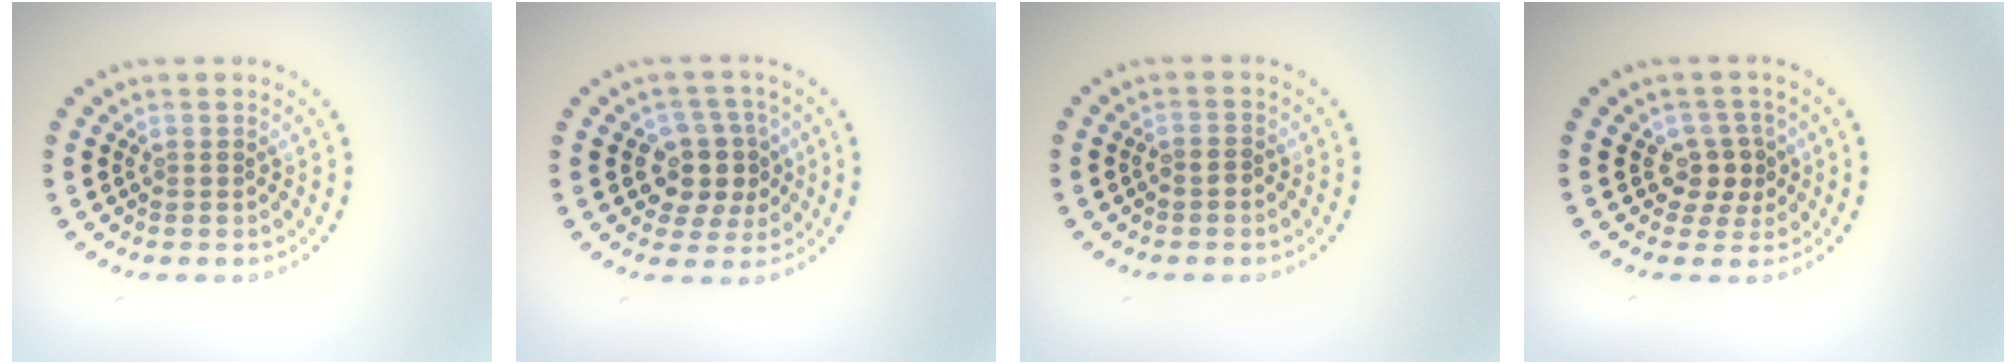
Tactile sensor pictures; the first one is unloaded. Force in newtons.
{"total": 4.5, "press": 4.1, "slide": 1.8}
{"total": 0.9, "press": 0.6, "slide": 0.6}
{"total": 2.3, "press": 2.0, "slide": 1.1}